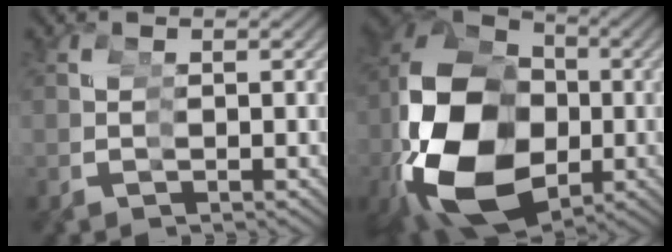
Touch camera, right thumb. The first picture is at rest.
{"total": 22.1, "force": [-2.4, 15.3, 15.7], "torque": [-0.327, -0.047, -0.009]}